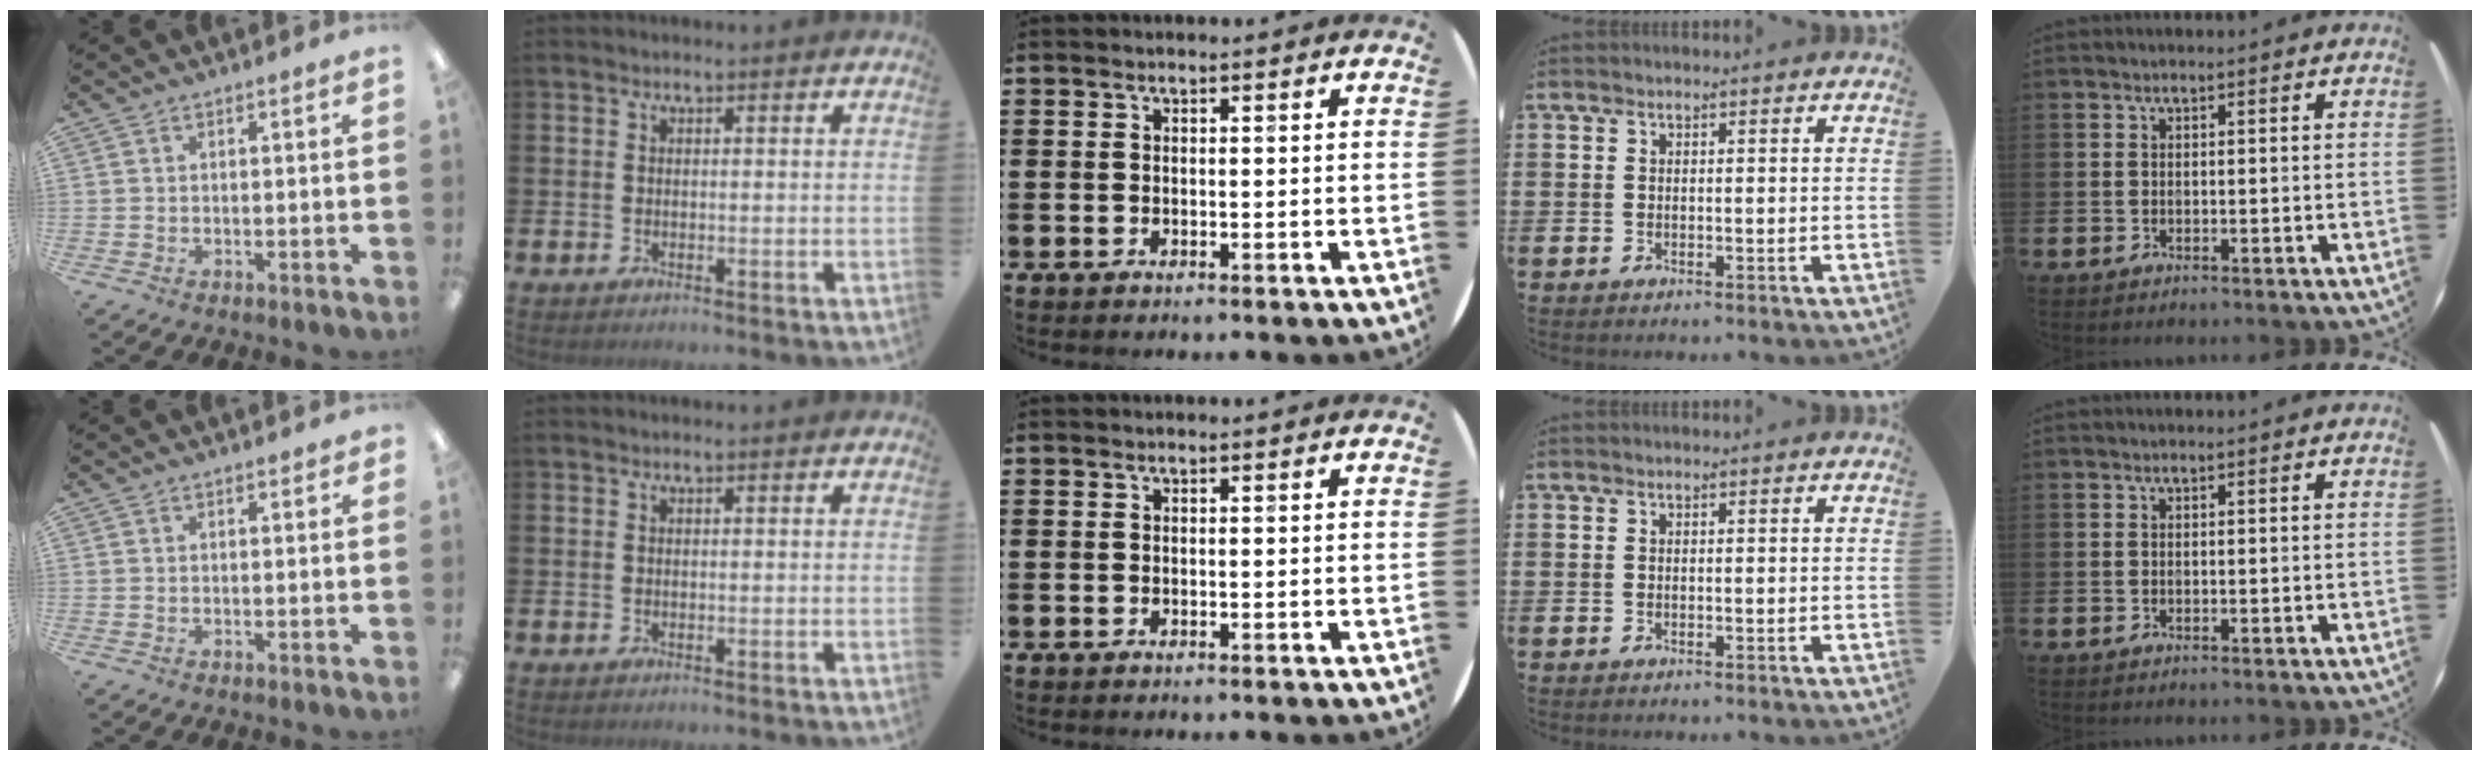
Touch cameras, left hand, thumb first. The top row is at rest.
{"thumb": {"total": 0.5, "force": [0.4, 0.2, 0.1], "torque": [0.005, -0.003, 0.006]}}